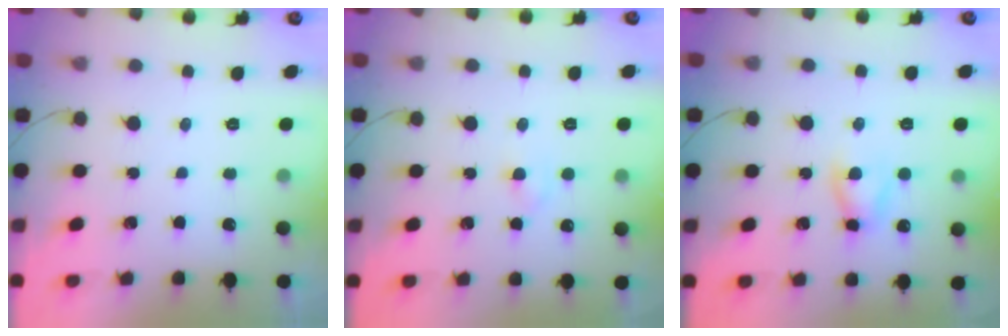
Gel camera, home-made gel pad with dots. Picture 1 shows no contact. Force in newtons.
{"total": 2.0, "press": 1.8, "slide": 0.9}
{"total": 5.6, "press": 5.6, "slide": 0.7}